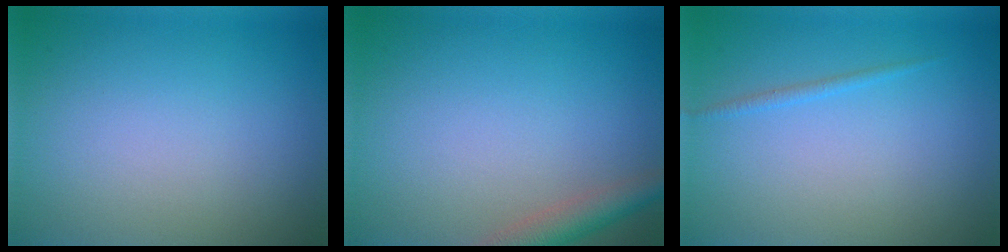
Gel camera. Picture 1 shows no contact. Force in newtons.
{"total": 2.9, "press": 2.9, "slide": 0.2}
{"total": 0.7, "press": 0.7, "slide": 0.1}